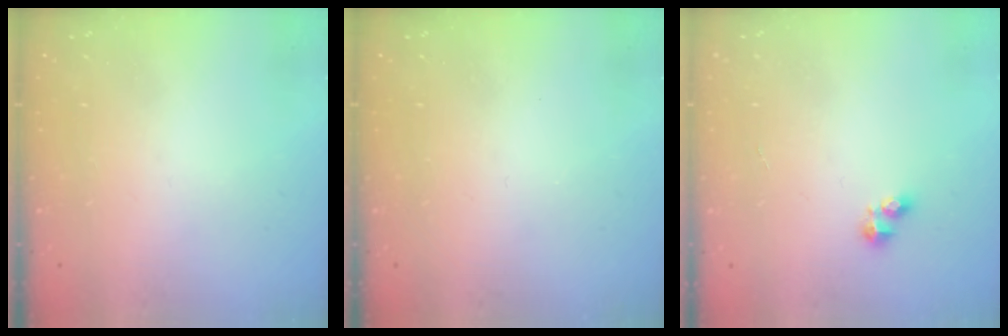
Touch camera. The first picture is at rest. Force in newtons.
{"total": 0.0}
{"total": 2.4, "press": 2.4, "slide": 0.3}